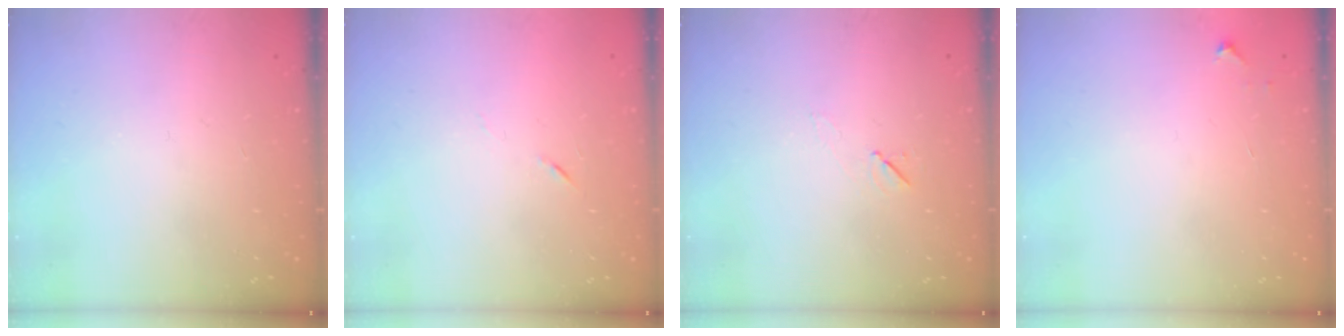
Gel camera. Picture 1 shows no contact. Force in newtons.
{"total": 3.8, "press": 3.7, "slide": 1.1}
{"total": 4.8, "press": 4.4, "slide": 2.0}
{"total": 3.3, "press": 3.2, "slide": 0.4}